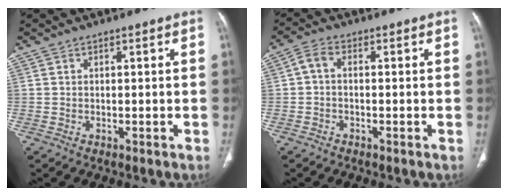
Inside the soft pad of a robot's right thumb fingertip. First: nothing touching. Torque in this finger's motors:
{"motor_torque": [0.07, -0.07, 0.42, -0.28, 0.10]}